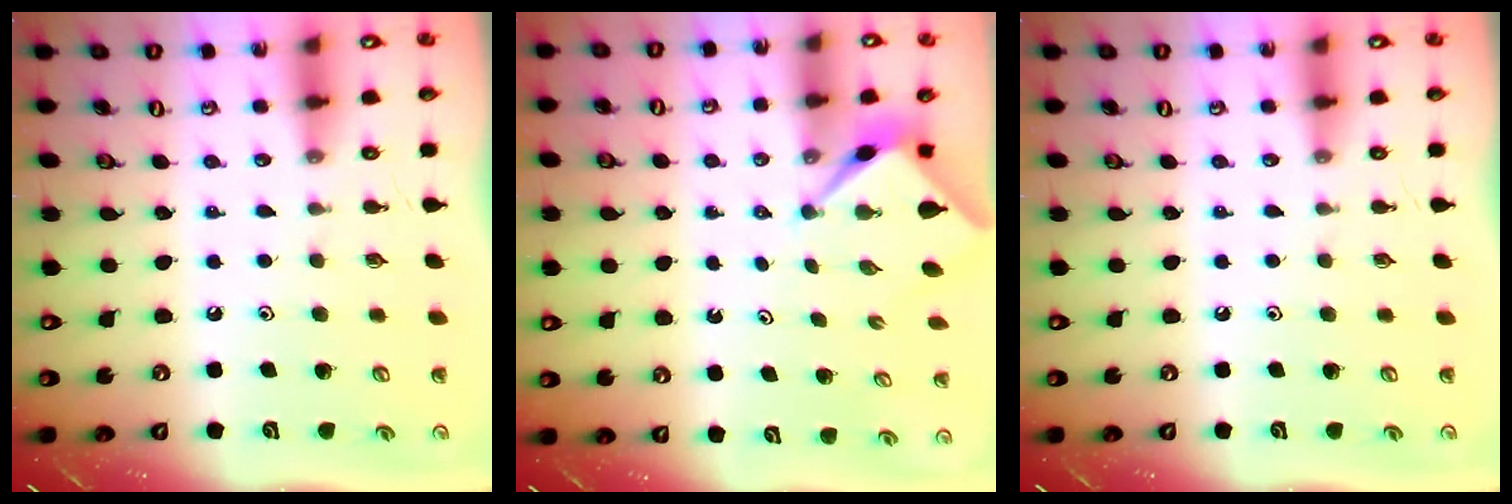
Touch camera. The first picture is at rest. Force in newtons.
{"total": 2.5, "press": 2.4, "slide": 0.3}
{"total": 0.0}